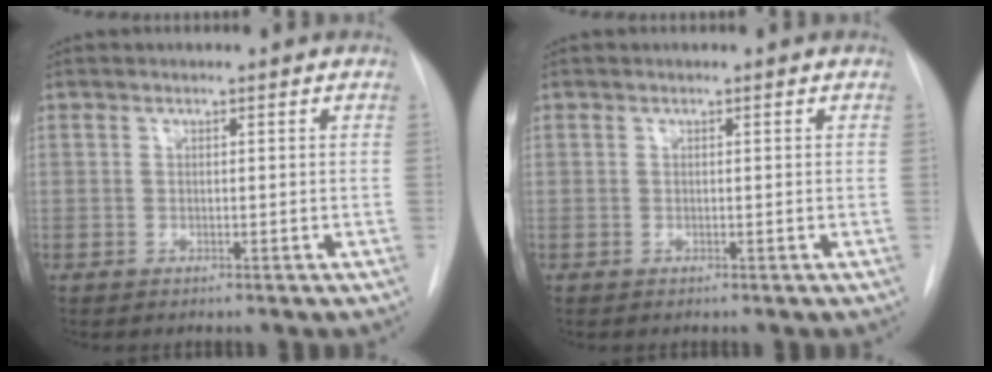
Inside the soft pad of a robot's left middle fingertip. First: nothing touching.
{"total": 0.0}